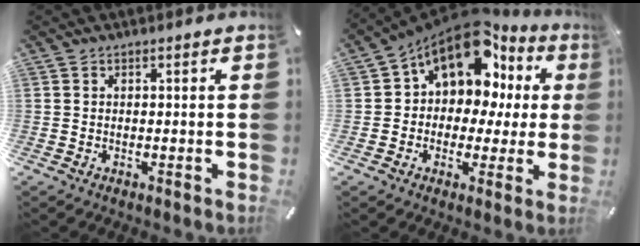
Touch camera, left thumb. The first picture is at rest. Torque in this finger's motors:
{"motor_torque": [2.16, 2.85, 2.56, -0.21, 0.16]}